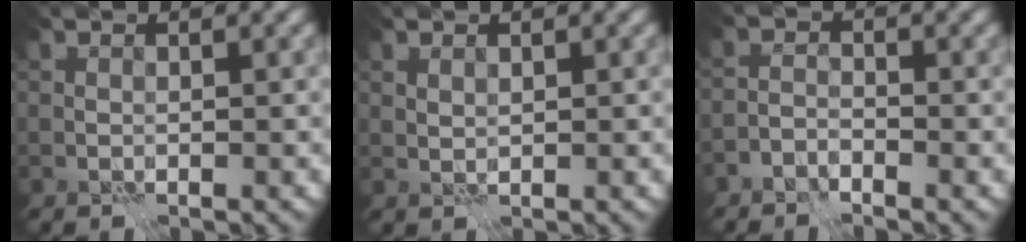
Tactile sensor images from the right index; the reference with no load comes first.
{"total": 0.6, "force": [0.6, 0.1, 0.2], "torque": [-0.004, 0.000, 0.015]}
{"total": 1.7, "force": [-1.7, 0.2, 0.2], "torque": [0.000, 0.007, -0.040]}